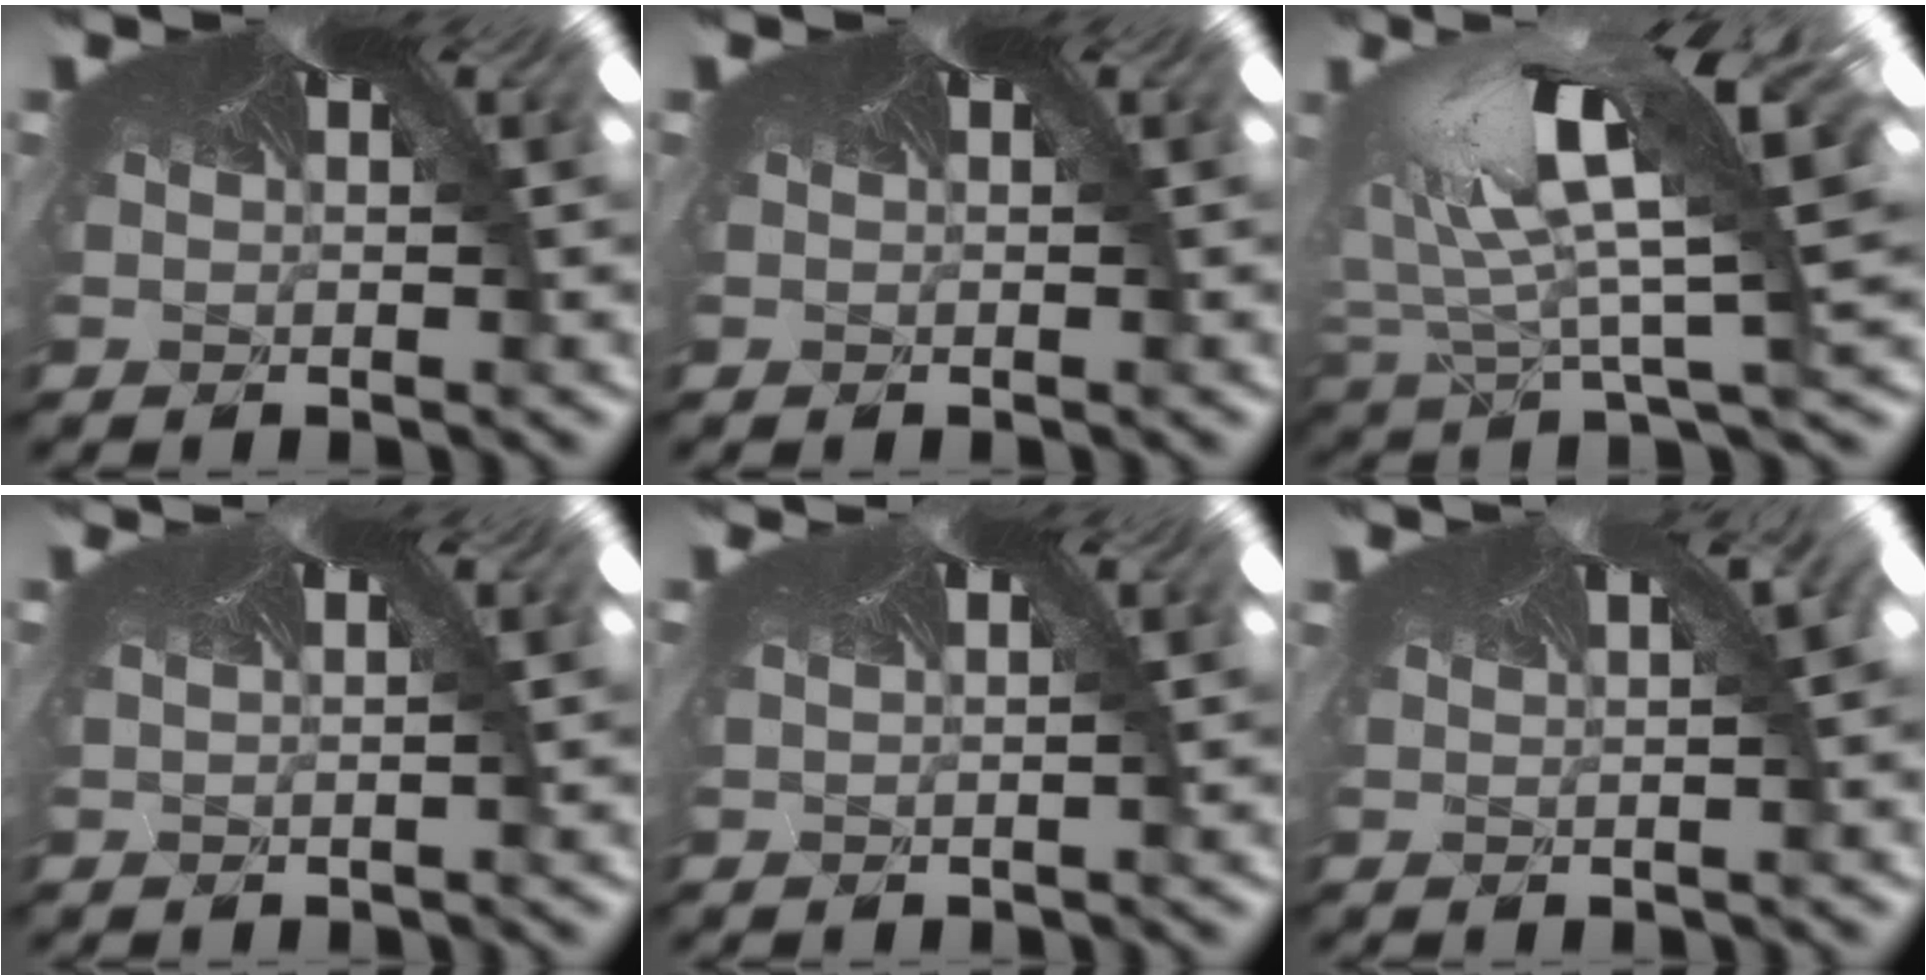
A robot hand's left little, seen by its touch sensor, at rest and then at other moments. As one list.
[{"total": 0.0}, {"total": 2.3, "force": [-1.6, -1.0, 1.3], "torque": [-0.074, -0.037, 0.006]}, {"total": 0.8, "force": [0.0, -0.4, -0.7], "torque": [-0.002, 0.009, -0.008]}, {"total": 0.8, "force": [0.1, -0.4, -0.7], "torque": [-0.003, 0.009, -0.008]}, {"total": 1.3, "force": [0.4, 0.5, 1.2], "torque": [-0.014, 0.009, 0.002]}]